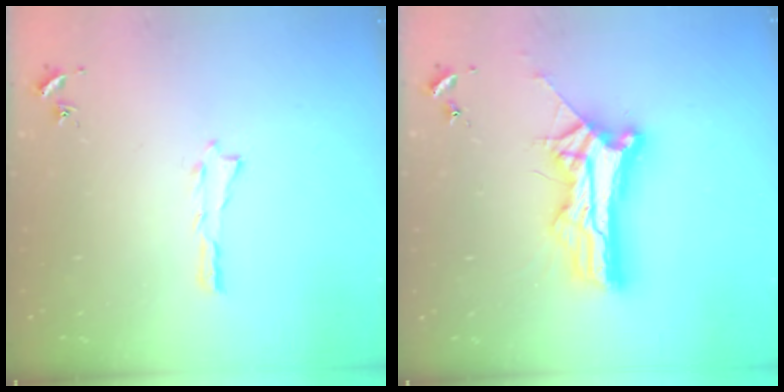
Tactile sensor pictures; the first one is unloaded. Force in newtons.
{"total": 12.6, "press": 12.6, "slide": 1.2}